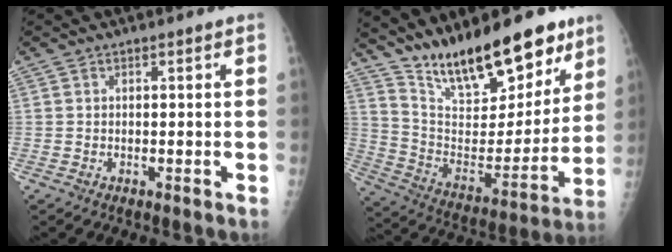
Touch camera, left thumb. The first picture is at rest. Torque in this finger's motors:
{"motor_torque": [1.08, 1.09, 1.39, -1.38, 0.13]}